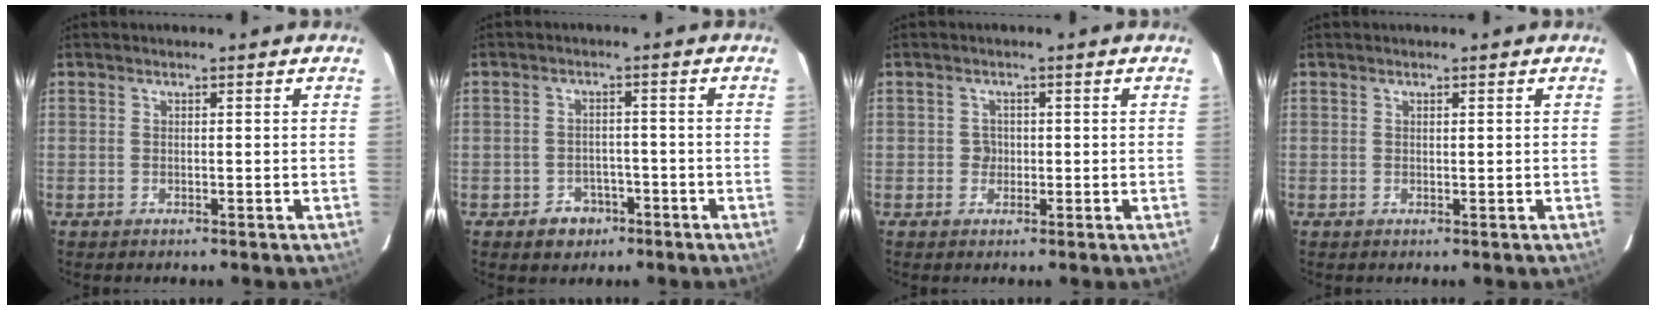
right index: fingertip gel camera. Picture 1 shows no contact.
{"total": 4.1, "force": [-2.2, 3.2, 1.3], "torque": [-0.013, 0.009, -0.026]}
{"total": 1.7, "force": [-0.1, 1.5, 0.6], "torque": [-0.009, 0.004, -0.002]}
{"total": 0.0}